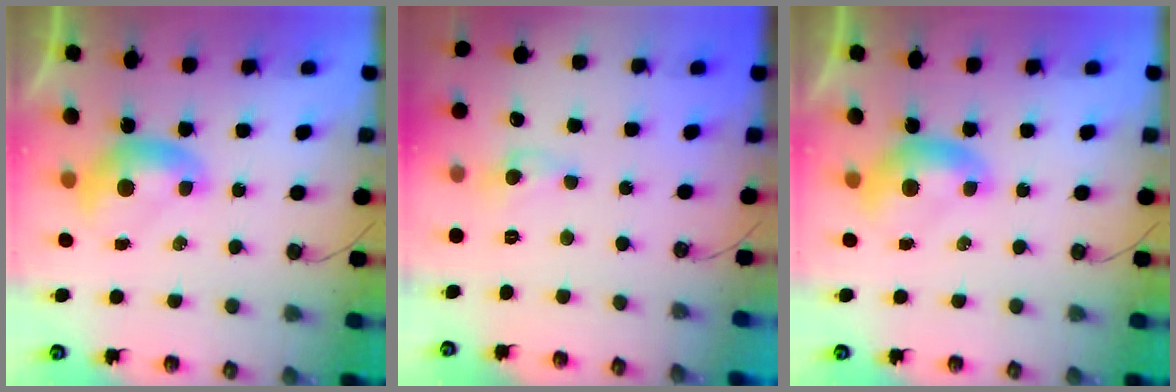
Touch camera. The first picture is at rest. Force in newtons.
{"total": 0.0}
{"total": 0.0}